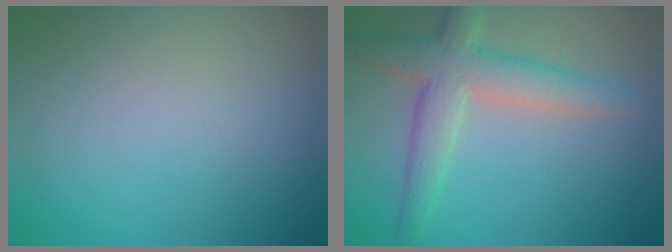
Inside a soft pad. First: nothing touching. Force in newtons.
{"total": 5.2, "press": 5.2, "slide": 0.3}